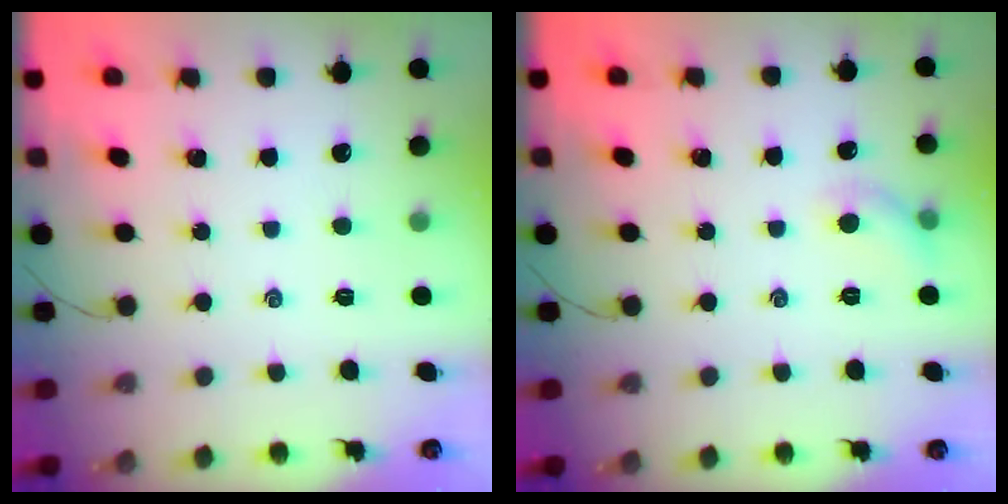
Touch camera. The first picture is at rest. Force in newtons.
{"total": 5.2, "press": 5.1, "slide": 1.0}